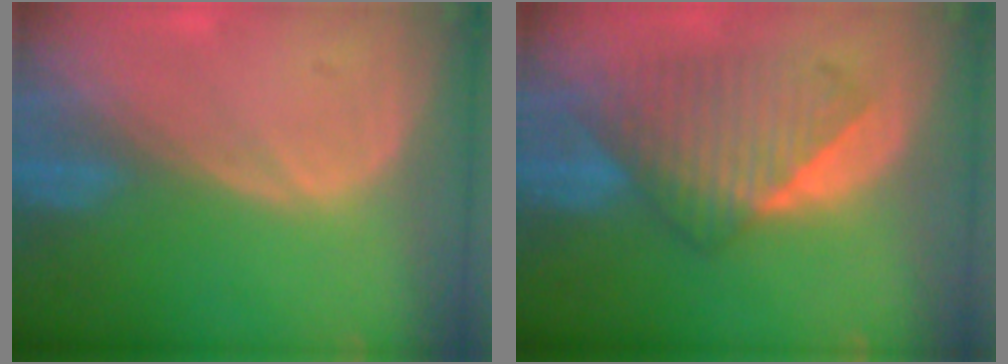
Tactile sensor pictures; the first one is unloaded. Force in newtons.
{"total": 8.0, "press": 7.9, "slide": 1.4}